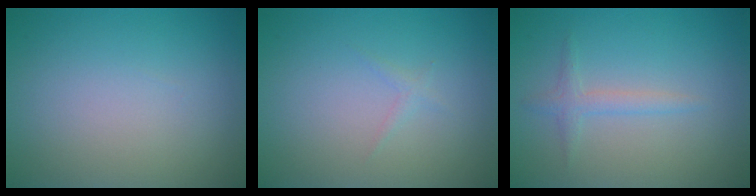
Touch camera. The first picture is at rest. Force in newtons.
{"total": 0.6, "press": 0.6, "slide": 0.0}
{"total": 1.5, "press": 1.5, "slide": 0.1}